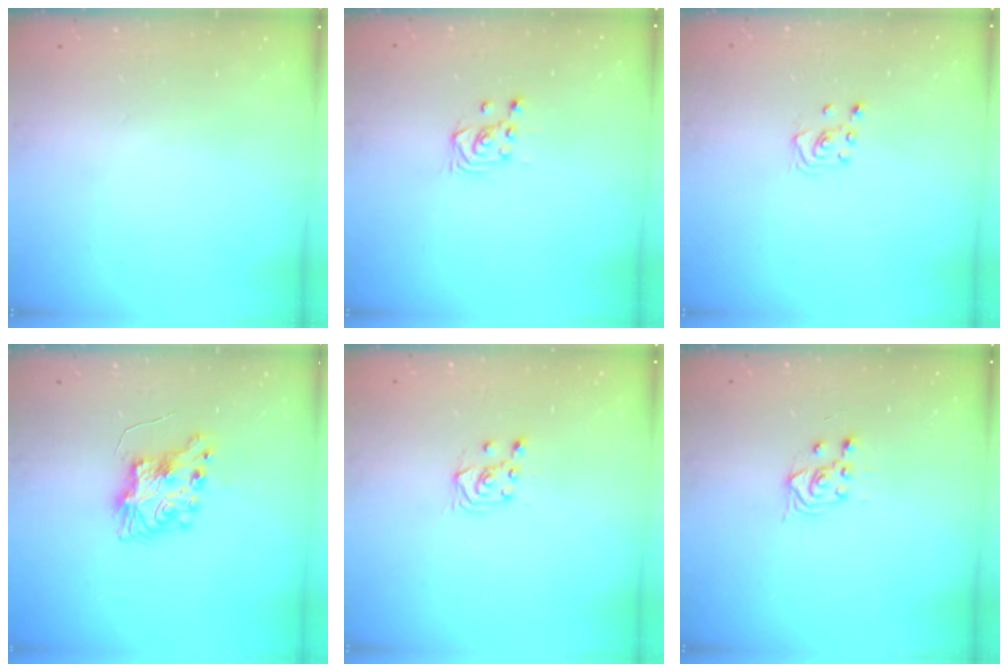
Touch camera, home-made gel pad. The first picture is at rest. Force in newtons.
{"total": 3.5, "press": 3.4, "slide": 0.8}
{"total": 3.1, "press": 3.1, "slide": 0.3}
{"total": 8.4, "press": 8.4, "slide": 0.2}
{"total": 4.5, "press": 4.4, "slide": 0.8}
{"total": 3.0, "press": 2.6, "slide": 1.3}